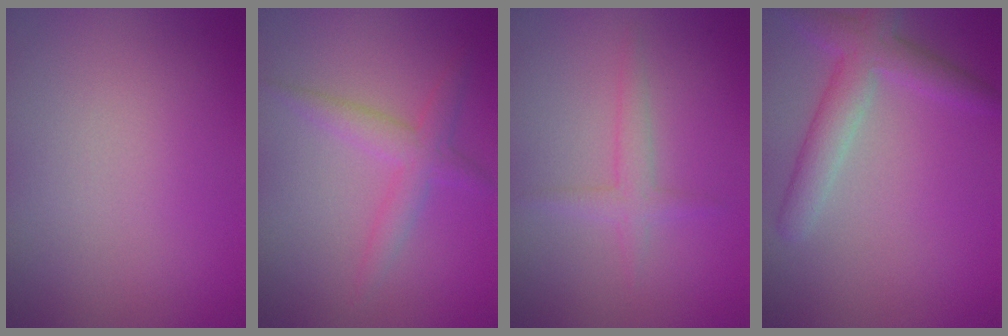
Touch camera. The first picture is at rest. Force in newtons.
{"total": 3.4, "press": 3.4, "slide": 0.2}
{"total": 1.6, "press": 1.6, "slide": 0.1}
{"total": 3.8, "press": 3.8, "slide": 0.1}